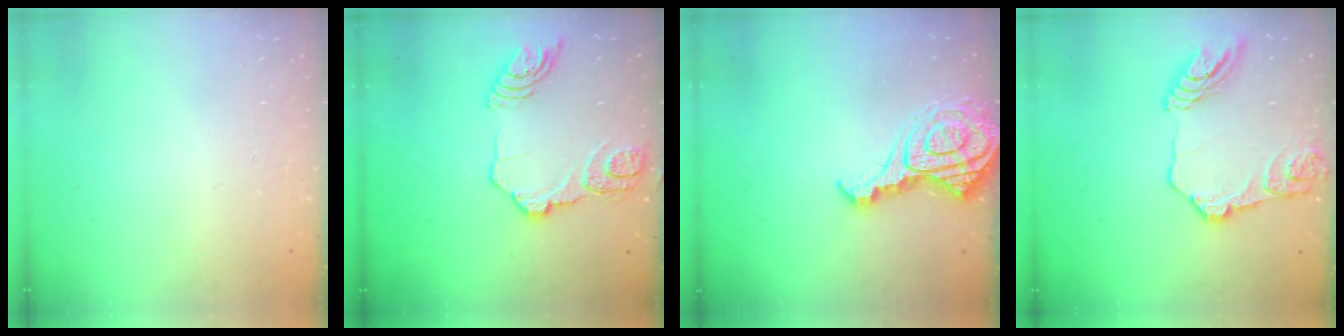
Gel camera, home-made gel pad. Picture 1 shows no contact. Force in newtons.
{"total": 14.5, "press": 14.4, "slide": 1.5}
{"total": 13.5, "press": 13.4, "slide": 1.4}
{"total": 16.0, "press": 15.9, "slide": 1.7}